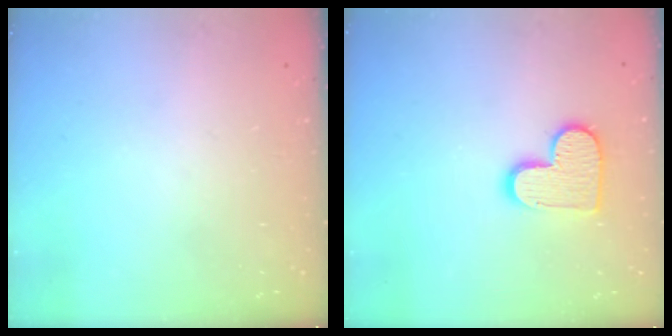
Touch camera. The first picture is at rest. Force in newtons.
{"total": 11.6, "press": 11.6, "slide": 0.7}